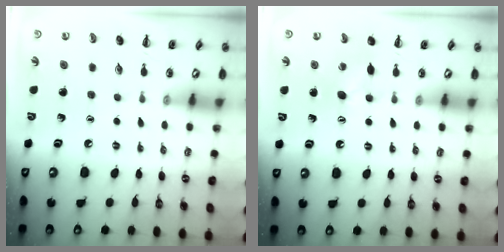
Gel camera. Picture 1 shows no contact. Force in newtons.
{"total": 4.9, "press": 4.8, "slide": 1.0}